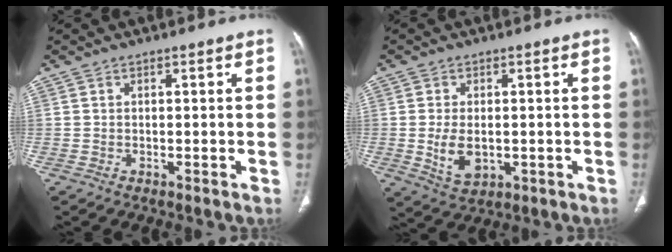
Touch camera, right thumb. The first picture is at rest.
{"total": 6.3, "force": [-0.7, 3.9, 4.8], "torque": [-0.084, -0.010, -0.002]}